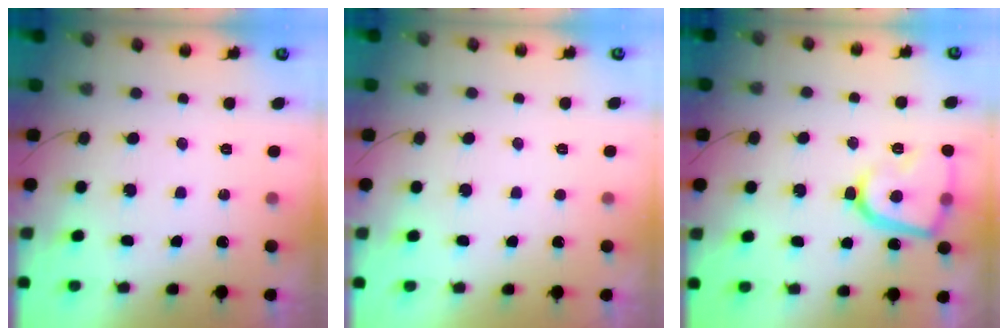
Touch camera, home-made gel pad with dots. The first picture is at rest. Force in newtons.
{"total": 1.7, "press": 1.6, "slide": 0.2}
{"total": 15.5, "press": 15.4, "slide": 1.5}